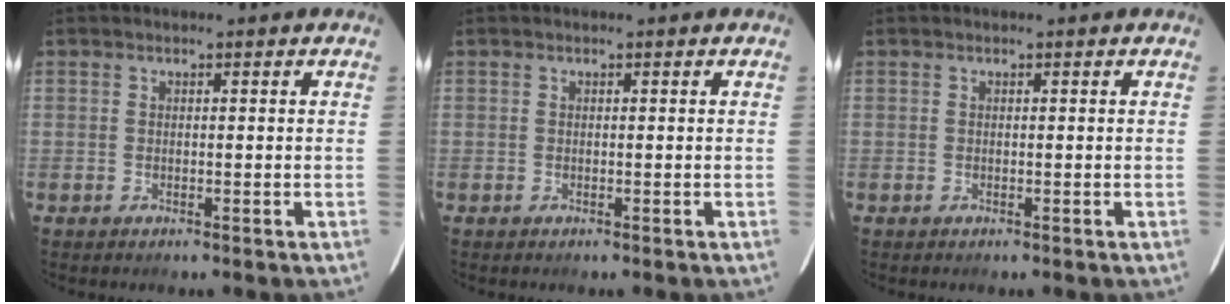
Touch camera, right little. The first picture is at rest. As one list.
[{"total": 0.0}, {"total": 0.0}]